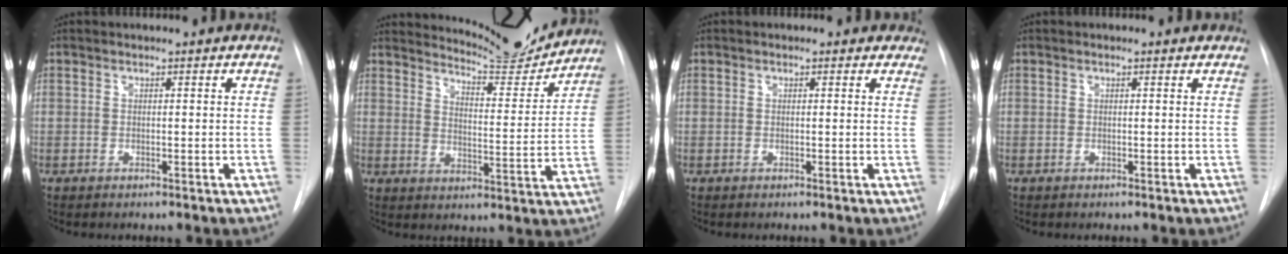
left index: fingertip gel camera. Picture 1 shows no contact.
{"total": 10.9, "force": [10.9, 0.1, 0.8], "torque": [-0.017, -0.033, 0.149]}
{"total": 3.6, "force": [3.1, 1.6, 0.7], "torque": [0.007, -0.003, 0.016]}
{"total": 1.6, "force": [1.5, 0.4, 0.4], "torque": [-0.014, 0.008, 0.010]}